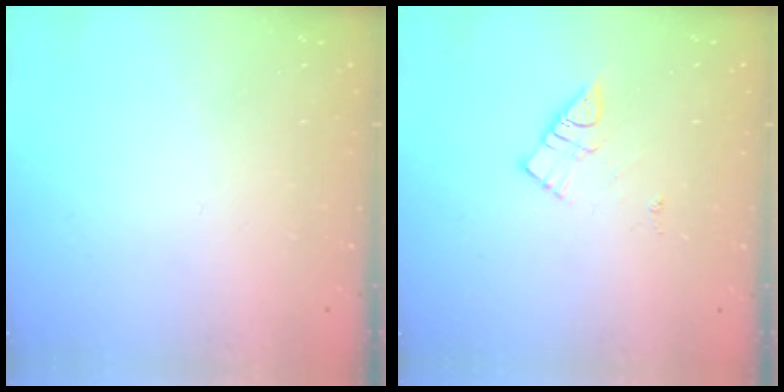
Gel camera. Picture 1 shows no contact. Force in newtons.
{"total": 9.3, "press": 9.3, "slide": 0.5}